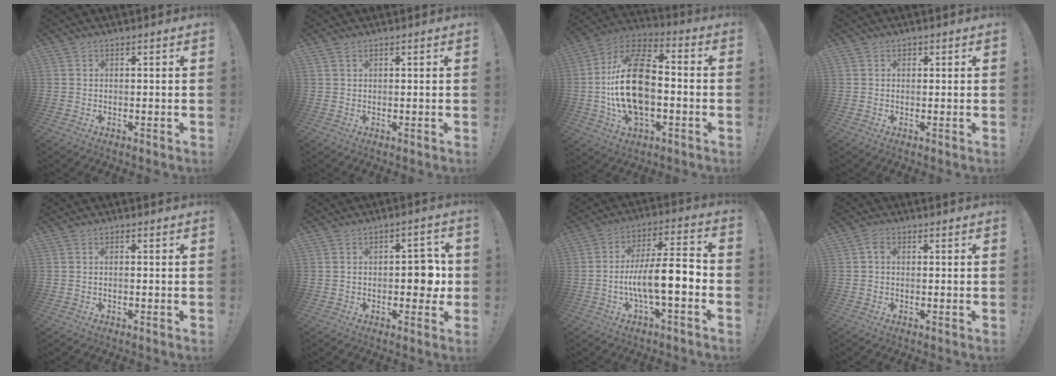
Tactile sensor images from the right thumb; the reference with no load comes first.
{"total": 0.8, "force": [0.6, 0.3, 0.4], "torque": [-0.003, -0.002, 0.012]}
{"total": 22.7, "force": [-1.4, 13.0, 18.6], "torque": [-0.338, 0.019, -0.022]}
{"total": 0.6, "force": [0.3, 0.6, 0.1], "torque": [0.004, -0.001, 0.003]}
{"total": 0.8, "force": [-0.4, -0.1, 0.7], "torque": [-0.014, 0.001, -0.007]}
{"total": 7.8, "force": [-1.1, 4.4, 6.3], "torque": [-0.080, 0.012, -0.019]}
{"total": 15.1, "force": [-4.4, 3.3, 14.0], "torque": [-0.248, 0.018, -0.074]}
{"total": 1.7, "force": [-0.3, 1.1, 1.2], "torque": [-0.020, 0.005, -0.007]}